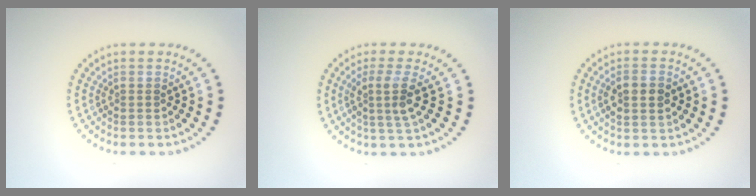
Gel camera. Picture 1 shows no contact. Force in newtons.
{"total": 2.6, "press": 2.0, "slide": 1.7}
{"total": 2.3, "press": 2.3, "slide": 0.0}